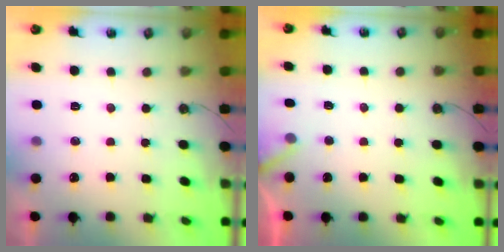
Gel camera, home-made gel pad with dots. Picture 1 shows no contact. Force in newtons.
{"total": 3.1, "press": 3.1, "slide": 0.1}